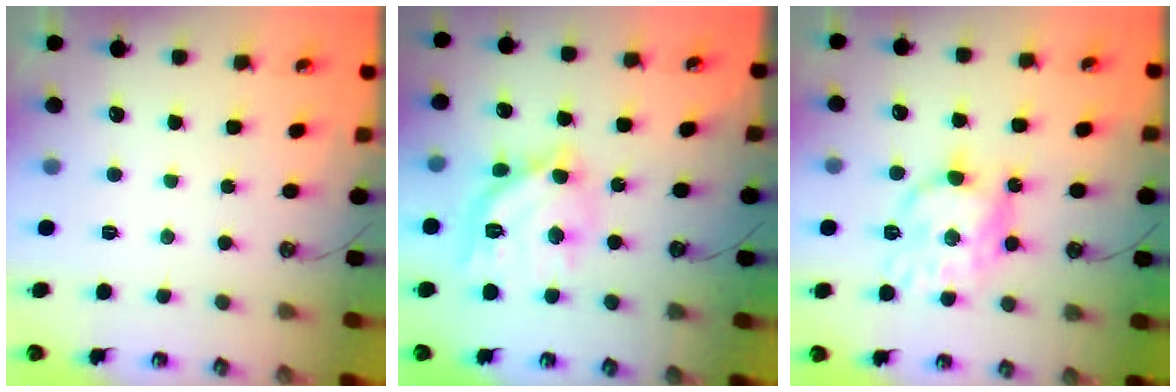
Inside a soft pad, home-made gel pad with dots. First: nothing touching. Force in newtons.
{"total": 14.9, "press": 14.8, "slide": 1.1}
{"total": 13.9, "press": 13.9, "slide": 0.7}